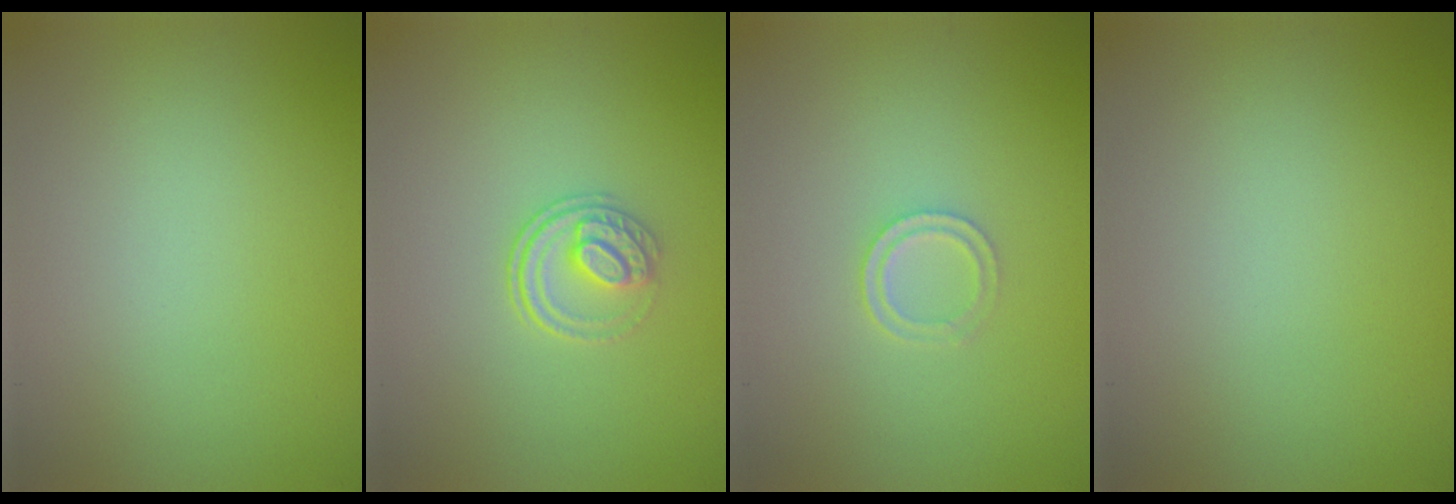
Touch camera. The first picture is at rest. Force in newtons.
{"total": 2.3, "press": 1.7, "slide": 1.5}
{"total": 1.4, "press": 1.4, "slide": 0.3}
{"total": 0.0}